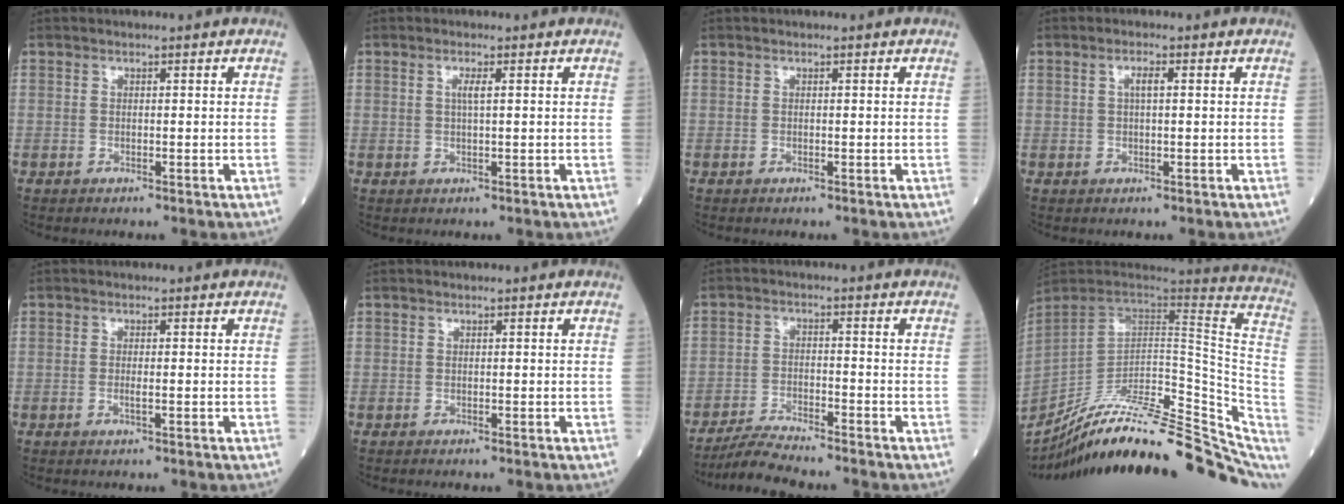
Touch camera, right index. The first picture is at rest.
{"total": 1.5, "force": [0.4, -0.1, 1.4], "torque": [-0.031, 0.000, 0.006]}
{"total": 0.0}
{"total": 1.7, "force": [0.4, 0.3, 1.6], "torque": [-0.031, 0.003, 0.006]}
{"total": 1.0, "force": [-0.4, 0.1, 0.9], "torque": [-0.017, -0.002, -0.007]}
{"total": 0.0}
{"total": 7.0, "force": [-6.7, -0.2, 2.1], "torque": [-0.037, -0.015, -0.122]}
{"total": 31.8, "force": [-25.8, 6.6, 17.3], "torque": [-0.188, -0.012, -0.365]}